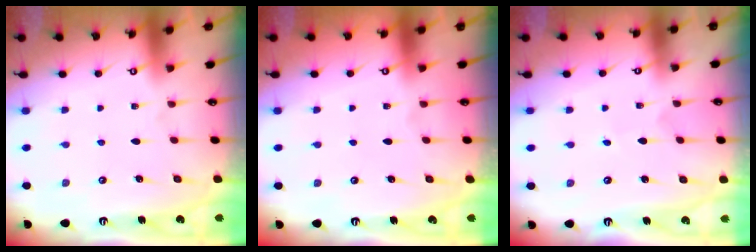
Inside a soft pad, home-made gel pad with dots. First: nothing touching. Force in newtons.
{"total": 0.0}
{"total": 1.6, "press": 1.6, "slide": 0.1}